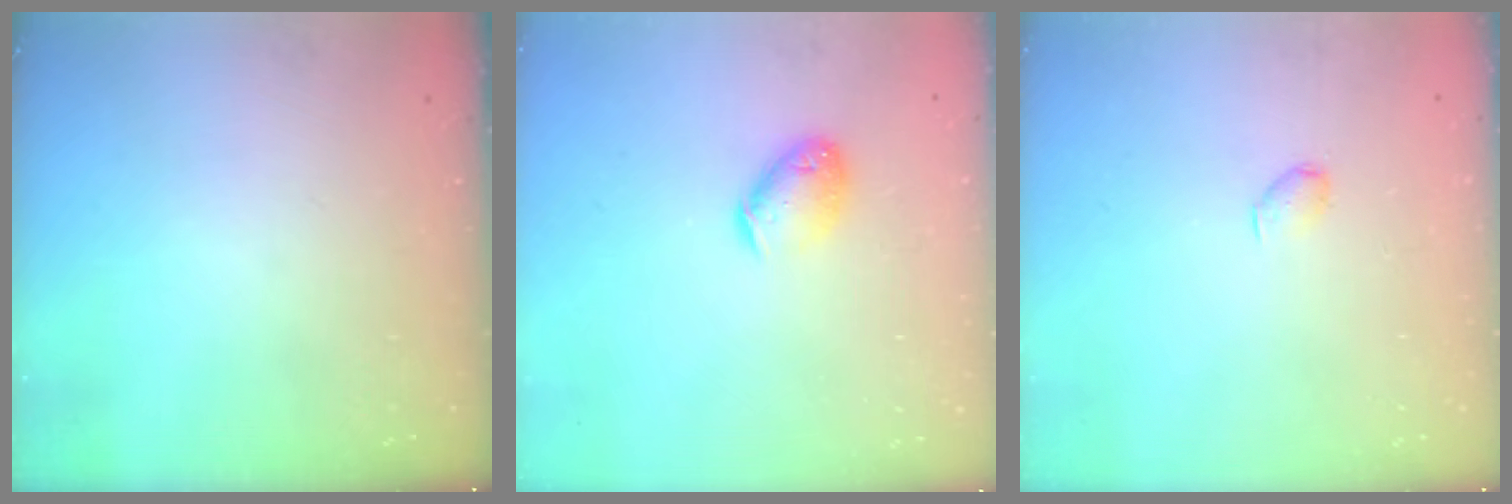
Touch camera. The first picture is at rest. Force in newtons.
{"total": 9.6, "press": 9.5, "slide": 1.4}
{"total": 3.5, "press": 3.5, "slide": 0.6}